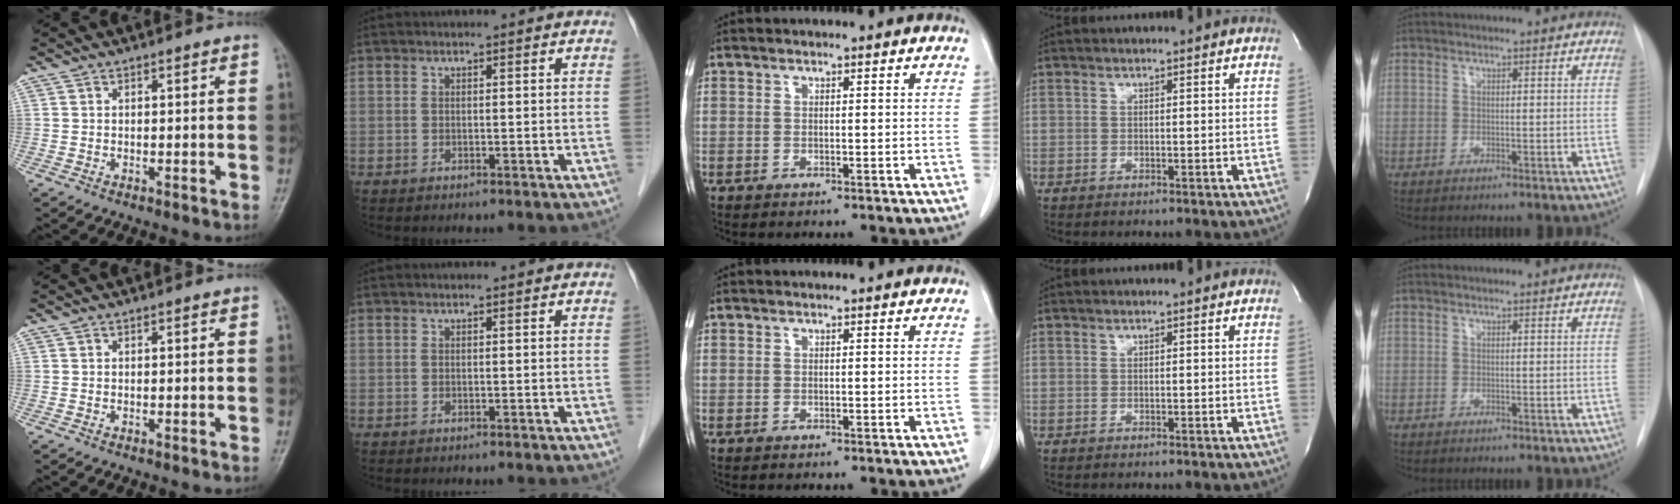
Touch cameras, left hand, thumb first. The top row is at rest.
{}